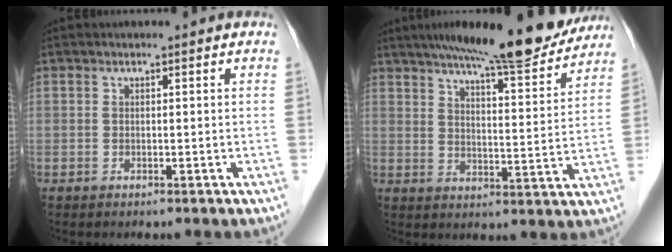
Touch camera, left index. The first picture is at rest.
{"total": 17.1, "force": [14.6, 1.9, 8.6], "torque": [-0.125, -0.006, 0.204]}